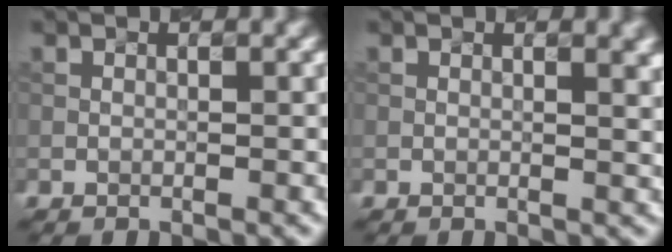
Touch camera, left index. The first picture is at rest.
{"total": 3.9, "force": [1.6, 1.8, 3.1], "torque": [-0.017, 0.014, 0.015]}